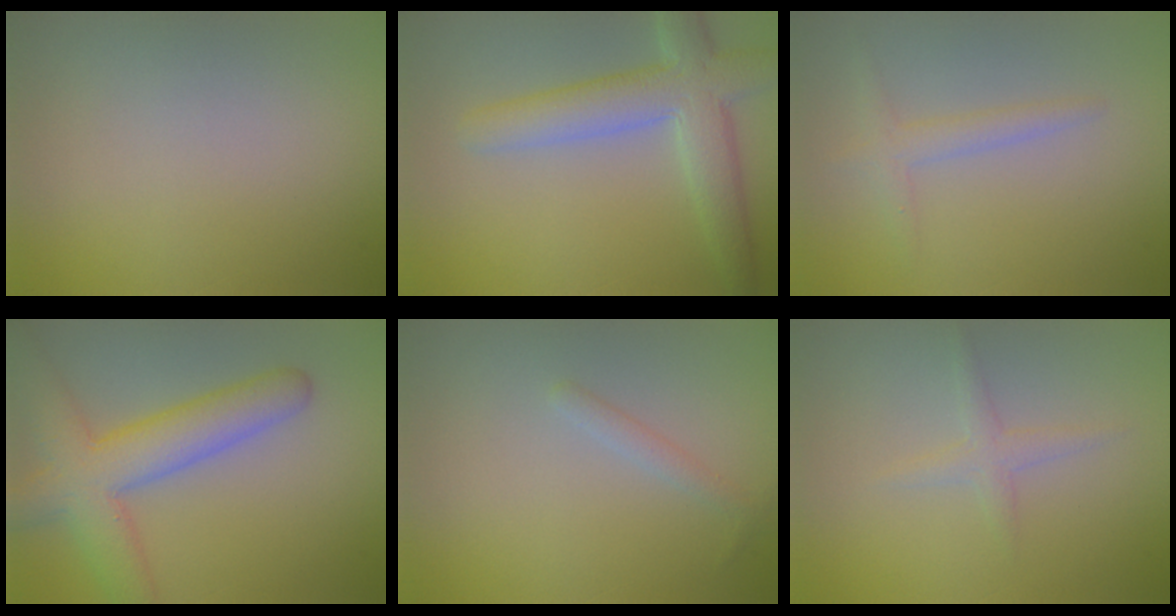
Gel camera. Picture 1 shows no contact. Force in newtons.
{"total": 5.8, "press": 5.8, "slide": 0.4}
{"total": 1.8, "press": 1.8, "slide": 0.1}
{"total": 6.9, "press": 6.9, "slide": 0.2}
{"total": 1.1, "press": 1.1, "slide": 0.1}
{"total": 1.4, "press": 1.4, "slide": 0.0}